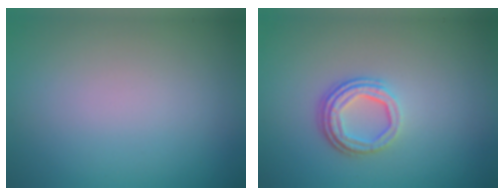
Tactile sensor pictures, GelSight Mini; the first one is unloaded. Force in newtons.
{"total": 3.5, "press": 2.6, "slide": 2.3}